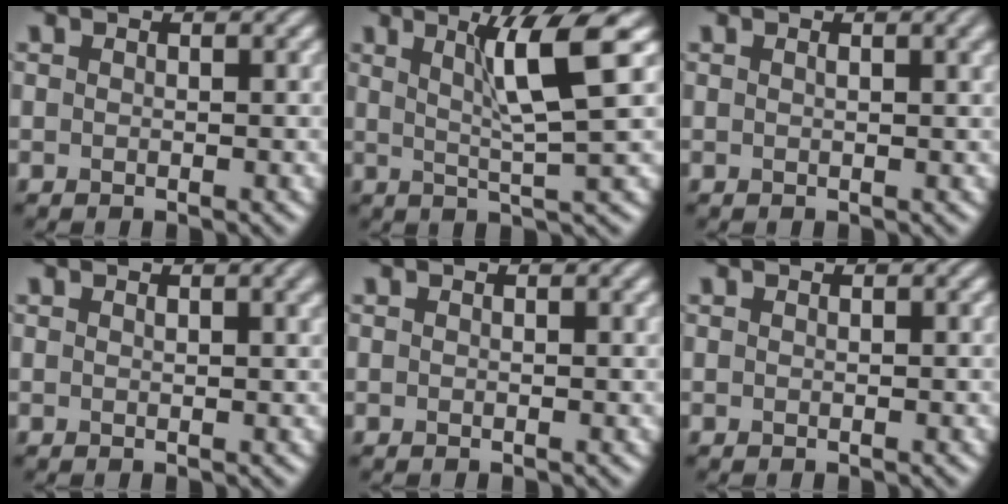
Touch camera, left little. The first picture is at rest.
{"total": 6.1, "force": [2.2, 0.5, 5.6], "torque": [-0.090, 0.004, 0.040]}
{"total": 2.5, "force": [1.0, 0.9, 2.1], "torque": [-0.016, 0.003, 0.013]}
{"total": 2.2, "force": [1.1, 0.7, 1.7], "torque": [-0.015, 0.003, 0.017]}
{"total": 0.7, "force": [0.4, 0.2, 0.6], "torque": [-0.005, 0.004, 0.005]}
{"total": 0.0}